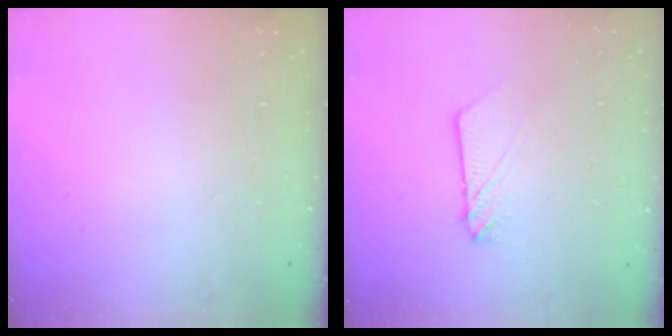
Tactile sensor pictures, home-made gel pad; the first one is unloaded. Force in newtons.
{"total": 3.0, "press": 3.0, "slide": 0.2}